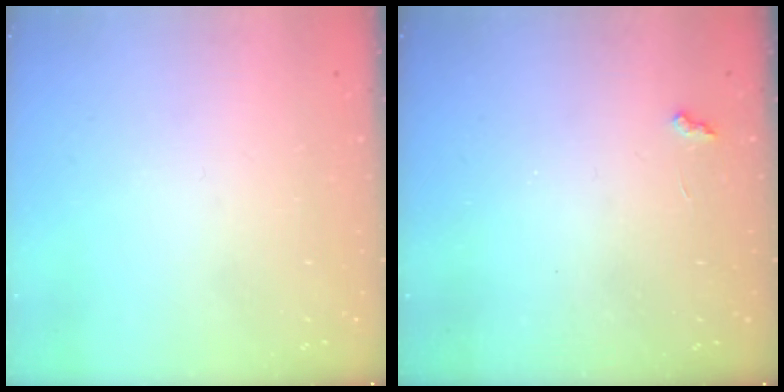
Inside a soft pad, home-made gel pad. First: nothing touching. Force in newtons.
{"total": 2.3, "press": 2.3, "slide": 0.5}